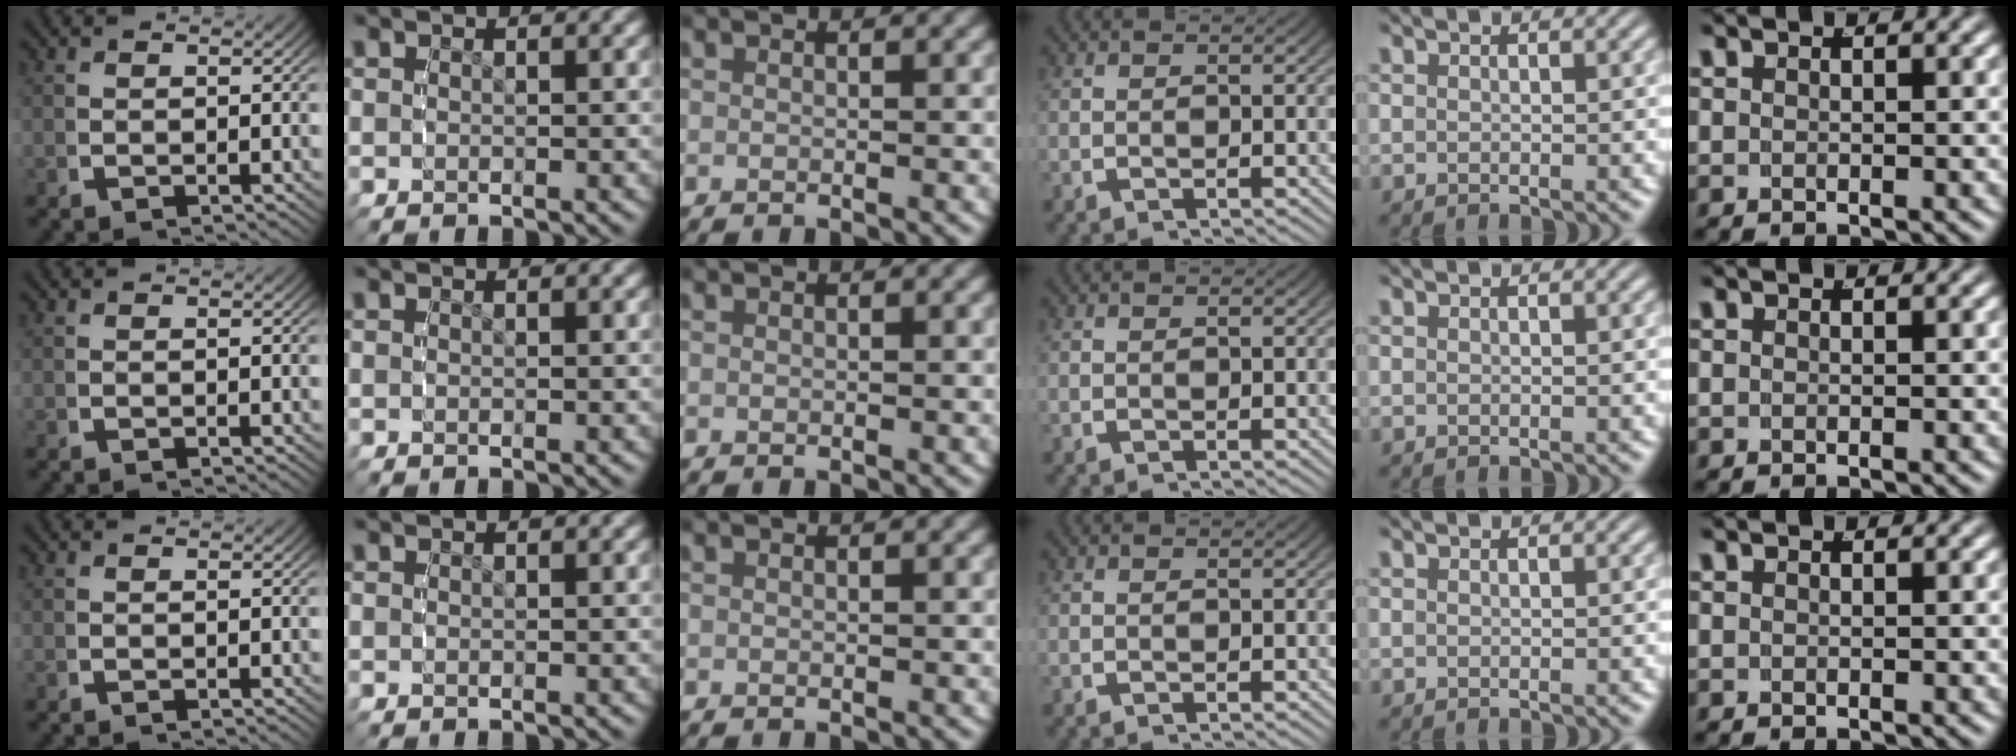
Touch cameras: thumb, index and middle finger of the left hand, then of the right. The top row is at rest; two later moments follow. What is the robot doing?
{"motion": "reach", "object": "velcro strap"}